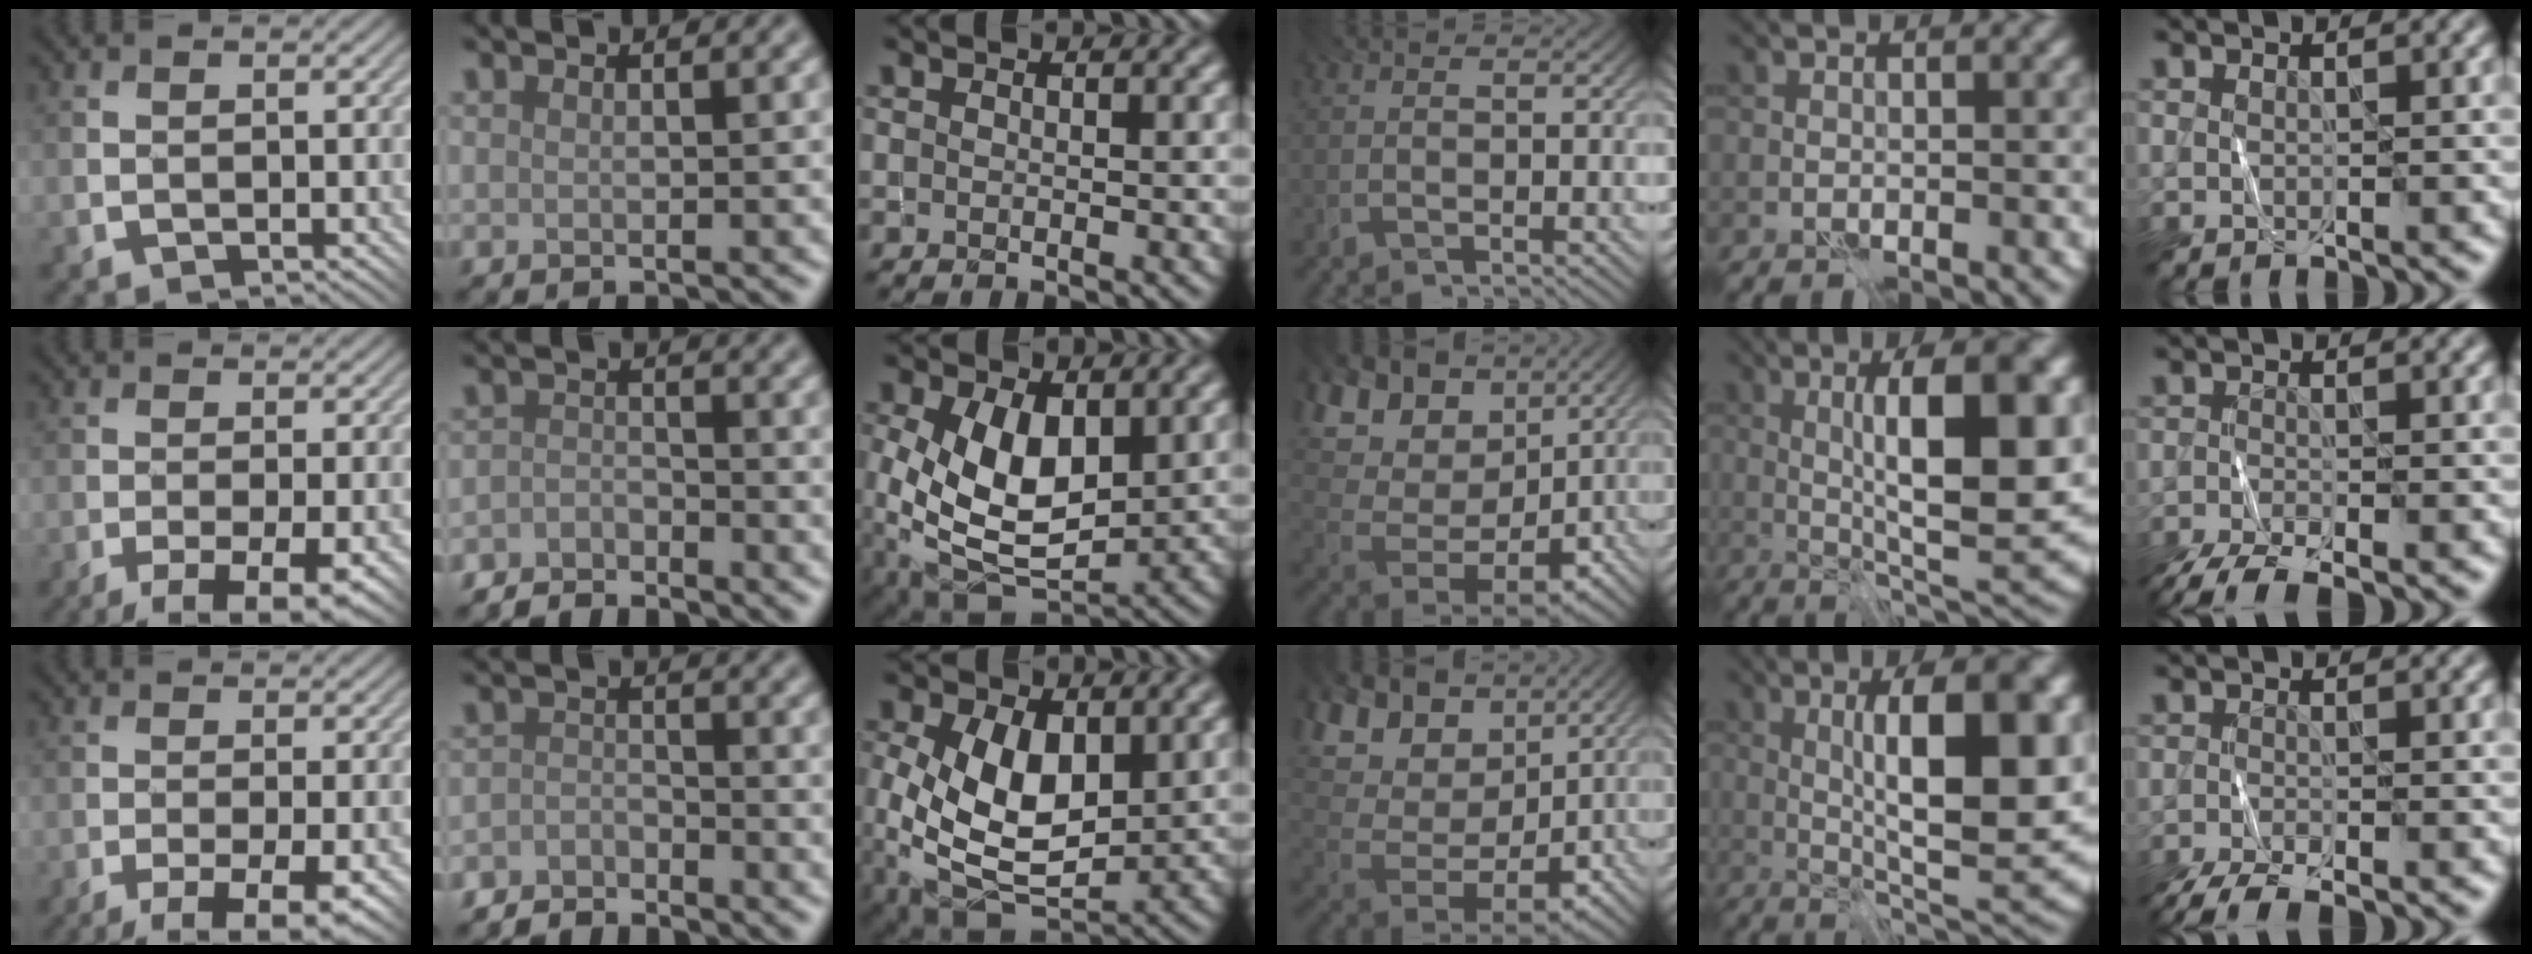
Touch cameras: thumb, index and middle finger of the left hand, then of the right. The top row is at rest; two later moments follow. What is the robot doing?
{"motion": "fold", "object": "shorts"}